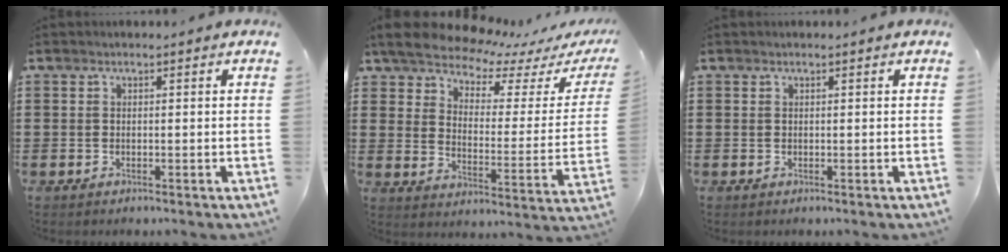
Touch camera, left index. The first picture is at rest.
{"total": 6.1, "force": [6.0, 0.5, 1.2], "torque": [-0.060, -0.048, 0.100]}
{"total": 0.0}